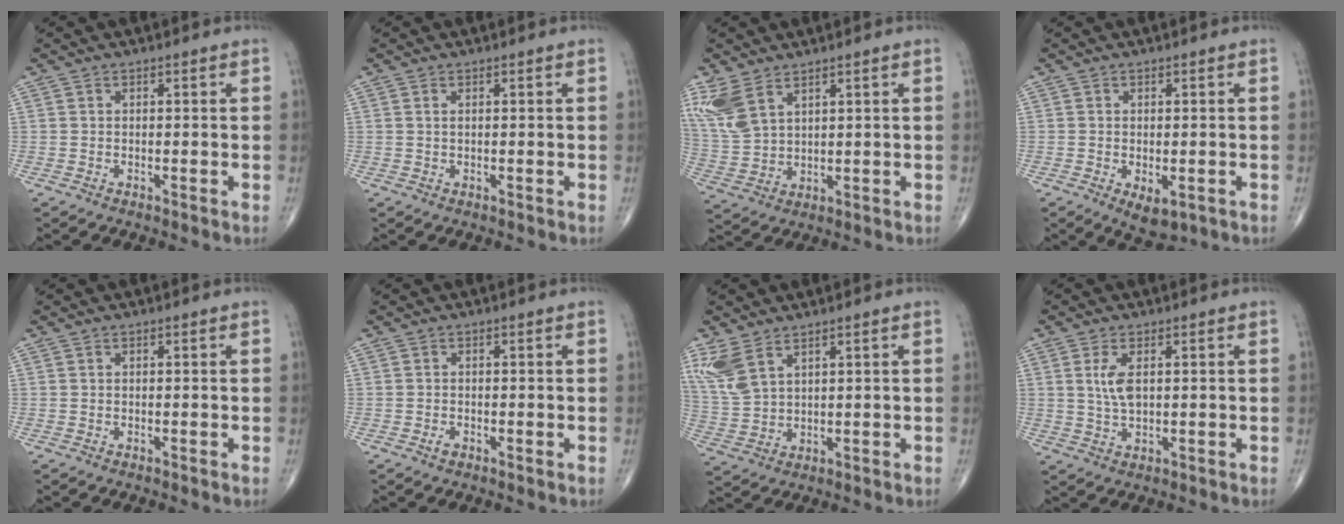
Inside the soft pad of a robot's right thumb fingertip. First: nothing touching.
{"total": 0.5, "force": [0.3, 0.2, 0.4], "torque": [-0.013, 0.005, 0.007]}
{"total": 8.5, "force": [5.2, 4.2, 5.2], "torque": [-0.117, -0.012, 0.121]}
{"total": 4.3, "force": [-1.4, 2.2, 3.4], "torque": [-0.049, -0.006, -0.012]}
{"total": 0.0}
{"total": 1.0, "force": [-0.5, 0.6, 0.7], "torque": [-0.013, 0.000, -0.009]}
{"total": 7.3, "force": [4.6, 3.3, 4.6], "torque": [-0.105, -0.011, 0.107]}
{"total": 4.6, "force": [1.1, 2.1, 3.9], "torque": [-0.083, -0.006, 0.027]}